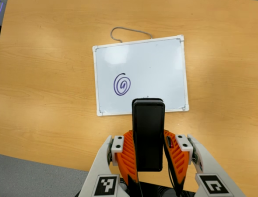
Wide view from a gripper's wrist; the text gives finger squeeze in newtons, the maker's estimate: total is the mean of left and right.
{"total": 4.7, "left": 3.2, "right": 6.3}